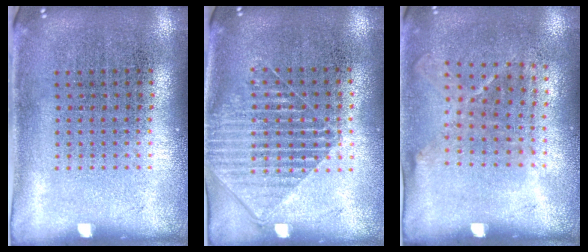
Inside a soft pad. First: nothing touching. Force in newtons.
{"total": 1.4, "press": 1.2, "slide": 0.8}
{"total": 1.3, "press": 1.0, "slide": 0.8}